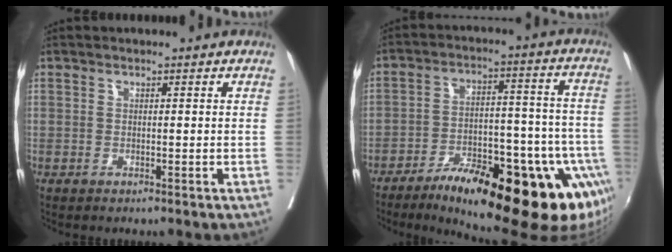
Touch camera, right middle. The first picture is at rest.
{"total": 25.4, "force": [-15.5, 6.4, 19.0], "torque": [-0.167, 0.014, -0.213]}